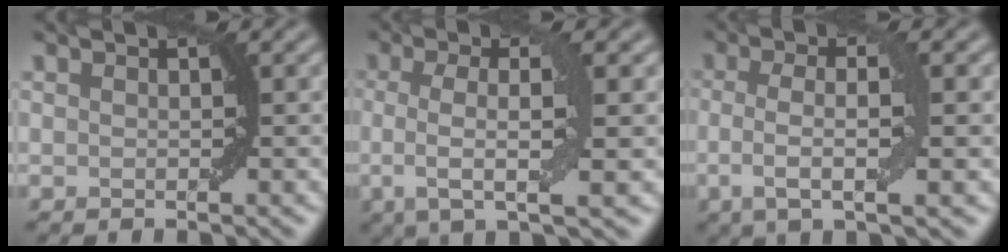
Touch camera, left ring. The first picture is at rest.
{"total": 5.3, "force": [0.0, 1.2, 5.2], "torque": [-0.091, 0.003, -0.005]}
{"total": 4.3, "force": [-0.4, 1.0, 4.2], "torque": [-0.084, -0.003, -0.009]}